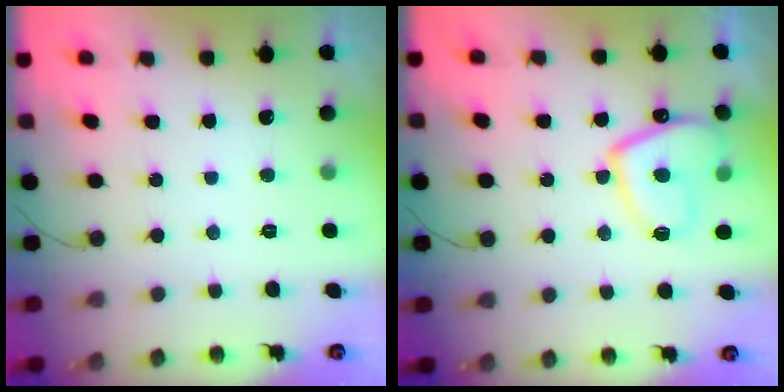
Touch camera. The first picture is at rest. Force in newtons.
{"total": 11.6, "press": 11.5, "slide": 1.4}